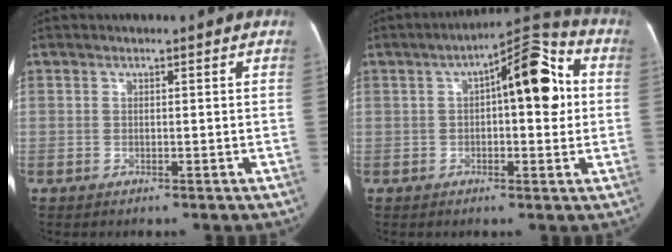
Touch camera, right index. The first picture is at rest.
{"total": 11.6, "force": [2.0, 3.4, 10.9], "torque": [-0.148, 0.042, 0.027]}